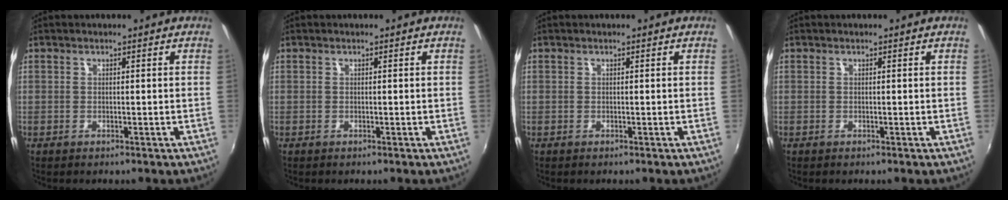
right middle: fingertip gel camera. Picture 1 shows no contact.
{"total": 0.0}
{"total": 0.0}
{"total": 0.0}